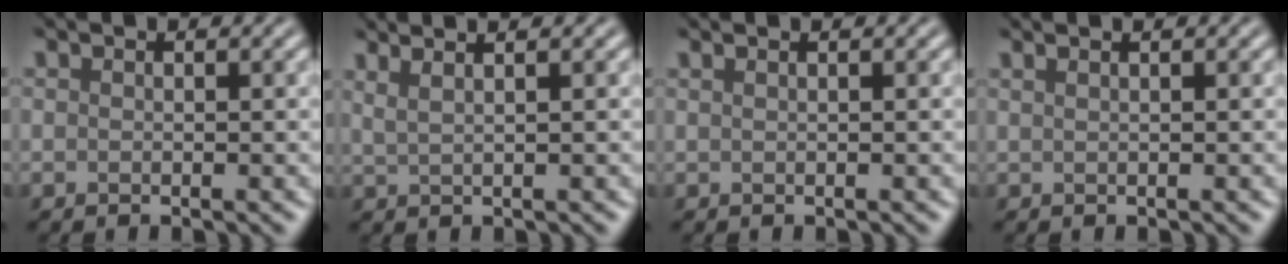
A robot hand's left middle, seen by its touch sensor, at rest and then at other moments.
{"total": 3.7, "force": [2.7, 1.4, 2.2], "torque": [-0.036, 0.028, 0.038]}
{"total": 2.2, "force": [1.4, 1.1, 1.3], "torque": [-0.009, 0.025, 0.011]}
{"total": 2.8, "force": [1.8, 1.3, 1.7], "torque": [-0.012, 0.033, 0.015]}